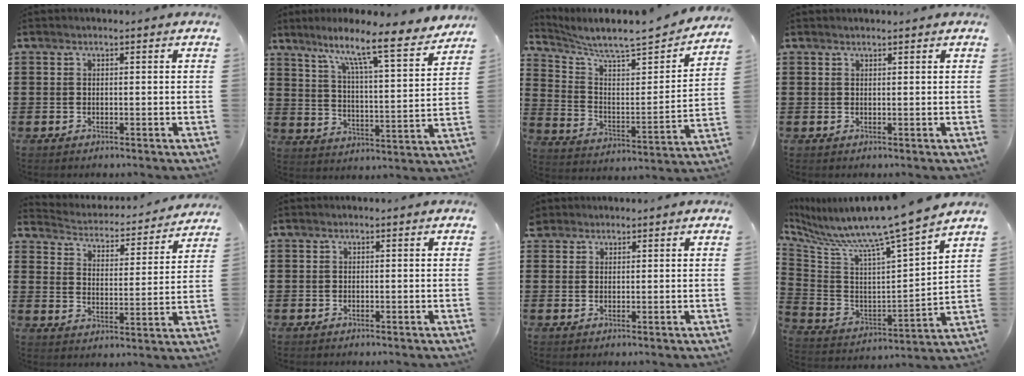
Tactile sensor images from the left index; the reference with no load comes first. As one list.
[{"total": 9.8, "force": [7.8, 0.2, 5.8], "torque": [-0.128, -0.061, 0.120]}, {"total": 6.2, "force": [5.7, 0.3, 2.6], "torque": [-0.078, -0.049, 0.090]}, {"total": 0.6, "force": [0.5, 0.0, 0.2], "torque": [-0.005, -0.001, 0.011]}, {"total": 3.0, "force": [2.9, 0.2, 0.1], "torque": [-0.024, -0.033, 0.041]}, {"total": 0.0}, {"total": 1.6, "force": [1.4, 0.9, 0.0], "torque": [-0.005, 0.005, 0.028]}, {"total": 9.6, "force": [8.5, -1.9, 4.1], "torque": [-0.110, -0.083, 0.127]}]